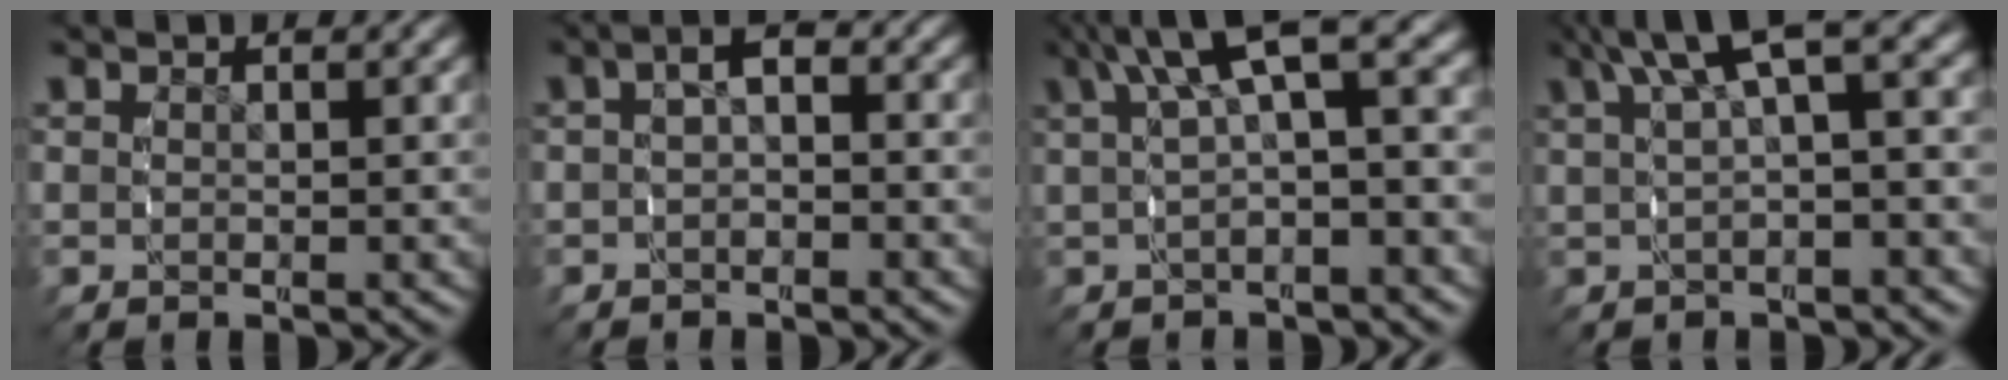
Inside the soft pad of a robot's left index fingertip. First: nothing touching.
{"total": 3.1, "force": [-0.1, 2.2, 2.2], "torque": [-0.032, 0.006, -0.010]}
{"total": 6.5, "force": [2.0, 2.9, 5.5], "torque": [-0.075, 0.028, 0.022]}
{"total": 6.0, "force": [2.3, 2.4, 5.0], "torque": [-0.069, 0.028, 0.029]}